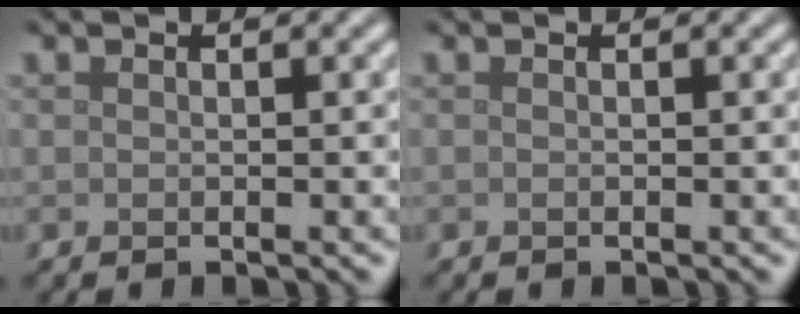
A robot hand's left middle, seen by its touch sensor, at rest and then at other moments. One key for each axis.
{"total": 0.0}